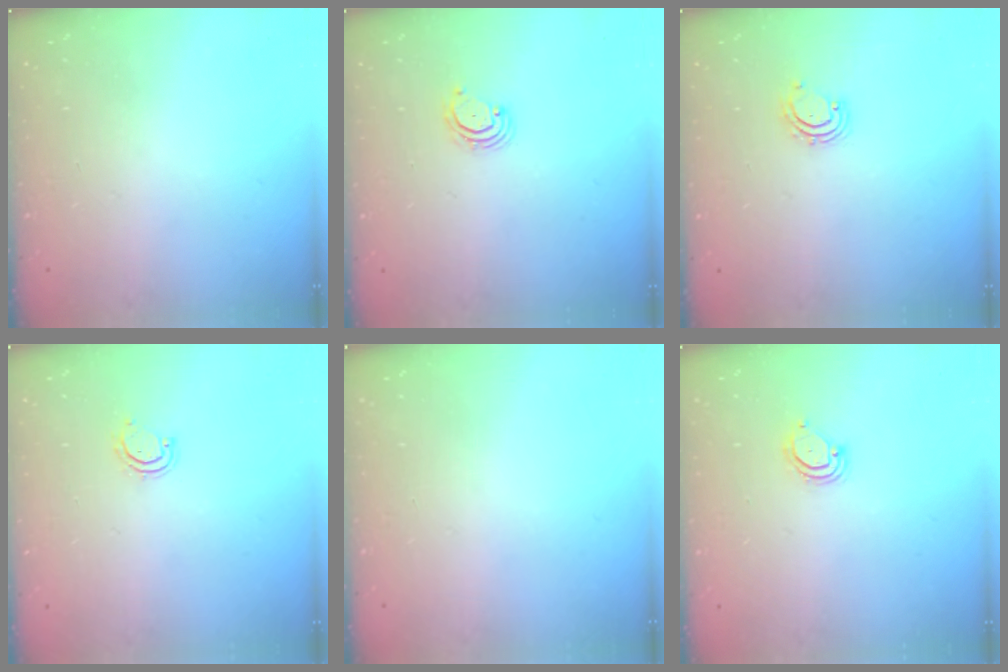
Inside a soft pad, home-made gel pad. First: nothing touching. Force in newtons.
{"total": 3.1, "press": 3.1, "slide": 0.4}
{"total": 2.9, "press": 2.9, "slide": 0.4}
{"total": 3.3, "press": 3.3, "slide": 0.2}
{"total": 0.0}
{"total": 4.4, "press": 4.4, "slide": 0.3}